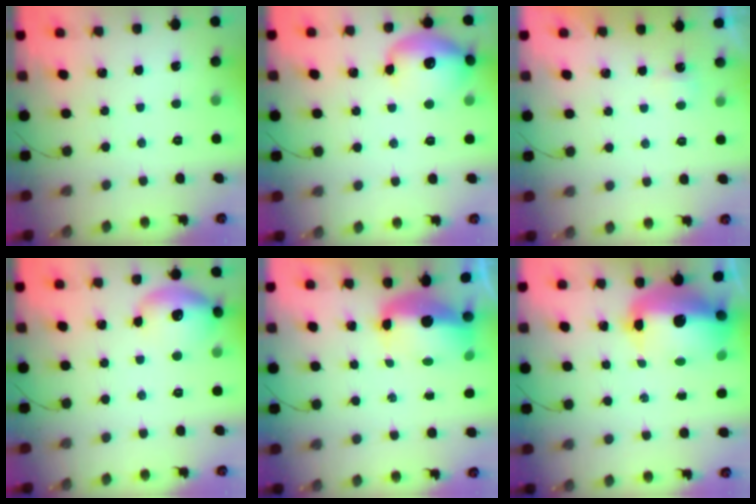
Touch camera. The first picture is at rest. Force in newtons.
{"total": 14.0, "press": 13.8, "slide": 2.4}
{"total": 1.6, "press": 1.5, "slide": 0.6}
{"total": 17.3, "press": 13.1, "slide": 11.4}
{"total": 8.6, "press": 8.5, "slide": 1.0}
{"total": 20.6, "press": 16.5, "slide": 12.3}